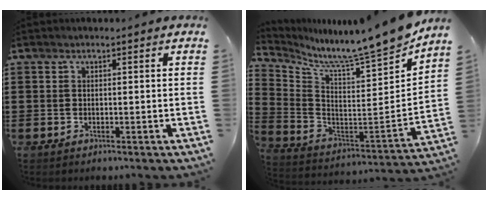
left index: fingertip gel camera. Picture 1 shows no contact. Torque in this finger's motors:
{"motor_torque": [2.14, 0.00, -0.04, -0.07]}